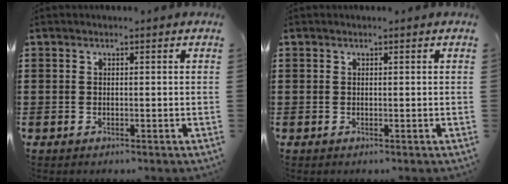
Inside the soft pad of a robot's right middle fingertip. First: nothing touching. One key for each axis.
{"total": 0.0}